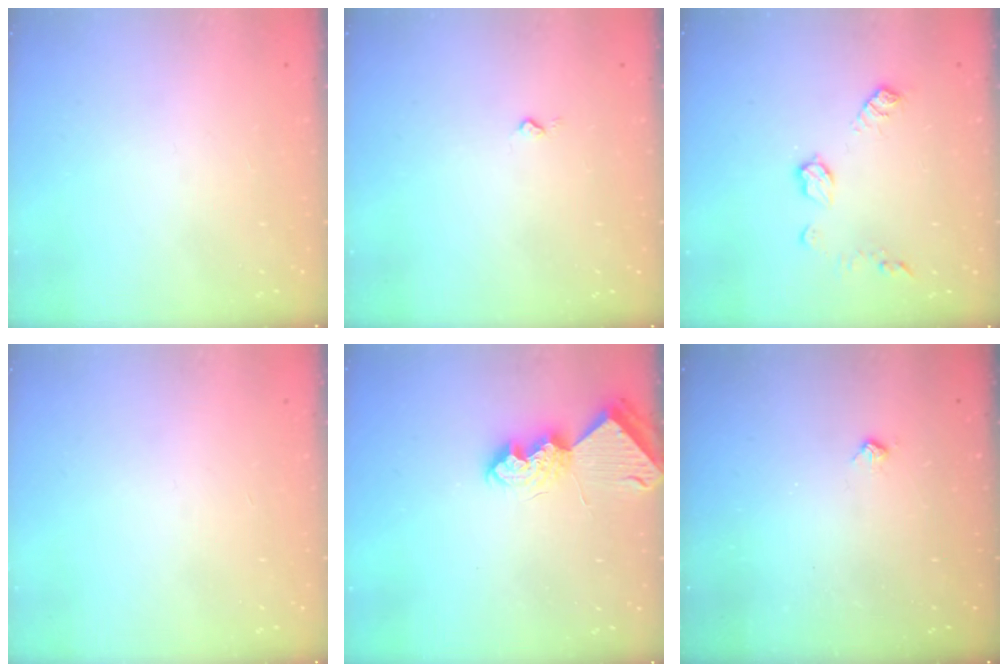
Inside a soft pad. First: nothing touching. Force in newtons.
{"total": 2.7, "press": 2.6, "slide": 0.4}
{"total": 8.3, "press": 8.3, "slide": 0.2}
{"total": 0.0}
{"total": 8.0, "press": 8.0, "slide": 0.3}
{"total": 3.4, "press": 3.4, "slide": 0.5}